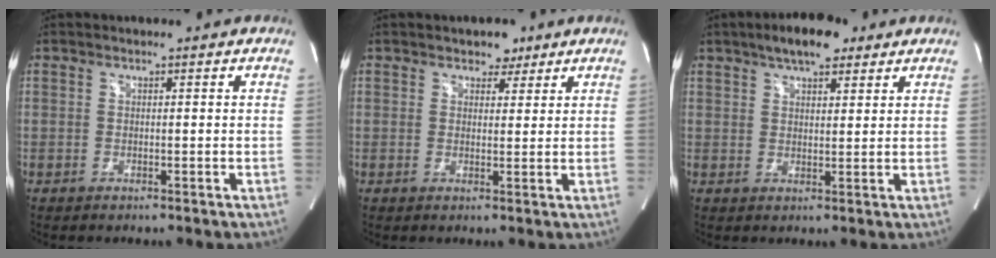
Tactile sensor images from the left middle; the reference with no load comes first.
{"total": 2.7, "force": [1.8, 1.8, 0.8], "torque": [-0.006, 0.003, 0.024]}
{"total": 7.1, "force": [4.9, 2.6, 4.5], "torque": [-0.076, 0.015, 0.079]}